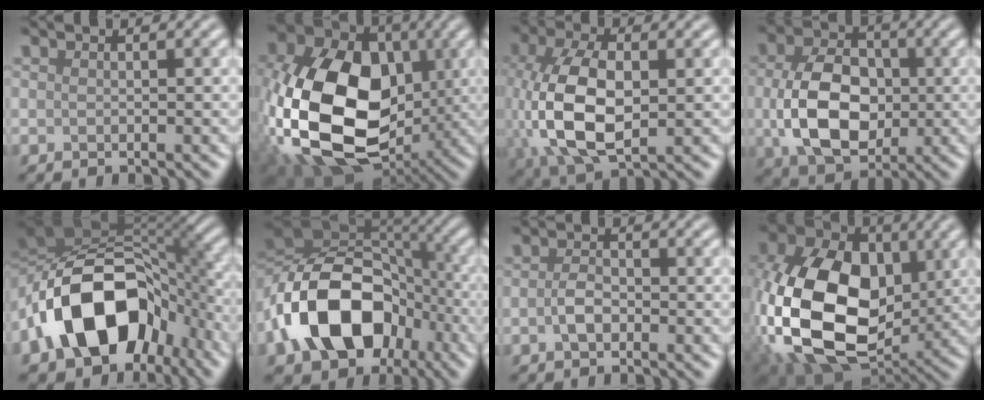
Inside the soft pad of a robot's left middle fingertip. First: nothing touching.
{"total": 18.1, "force": [-2.0, 12.6, 12.9], "torque": [-0.279, -0.024, -0.037]}
{"total": 10.7, "force": [0.1, 6.2, 8.8], "torque": [-0.204, -0.002, 0.011]}
{"total": 9.0, "force": [-0.7, 6.1, 6.5], "torque": [-0.138, -0.001, -0.010]}
{"total": 15.3, "force": [-4.4, 10.3, 10.5], "torque": [-0.173, 0.007, -0.082]}
{"total": 15.1, "force": [-4.6, 10.8, 9.4], "torque": [-0.180, -0.008, -0.083]}
{"total": 1.7, "force": [-0.5, 1.0, 1.3], "torque": [-0.031, 0.003, -0.013]}
{"total": 16.9, "force": [-1.2, 11.6, 12.3], "torque": [-0.276, -0.005, -0.029]}